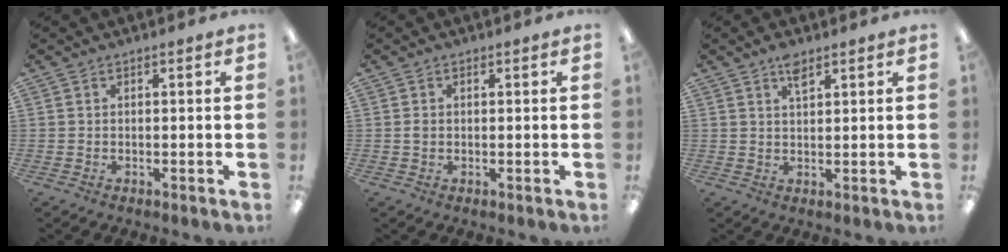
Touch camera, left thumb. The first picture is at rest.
{"total": 1.1, "force": [0.1, 0.9, 0.7], "torque": [-0.014, 0.005, -0.001]}
{"total": 3.4, "force": [2.3, 1.3, 2.1], "torque": [-0.041, -0.001, 0.039]}